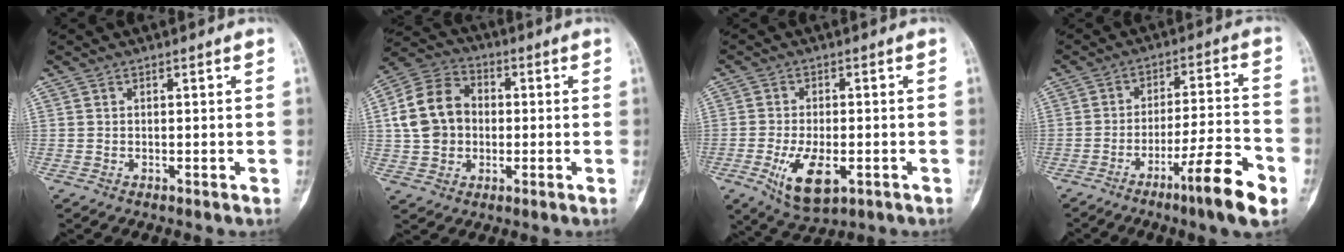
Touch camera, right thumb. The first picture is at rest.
{"total": 12.2, "force": [0.5, 9.8, 7.3], "torque": [-0.124, 0.027, 0.003]}
{"total": 9.2, "force": [-3.2, 4.3, 7.5], "torque": [-0.127, -0.006, -0.046]}
{"total": 12.8, "force": [-7.0, 1.2, 10.7], "torque": [-0.170, 0.036, -0.109]}